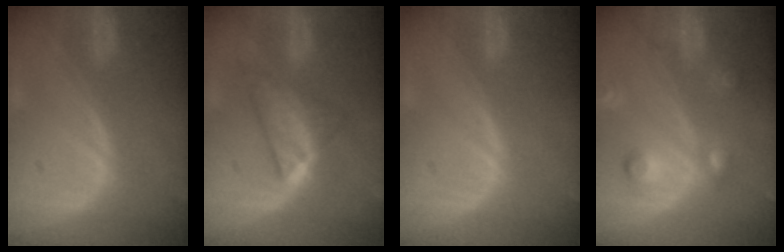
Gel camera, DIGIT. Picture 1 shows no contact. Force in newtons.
{"total": 5.8, "press": 5.8, "slide": 0.8}
{"total": 0.0}
{"total": 5.6, "press": 5.6, "slide": 0.3}